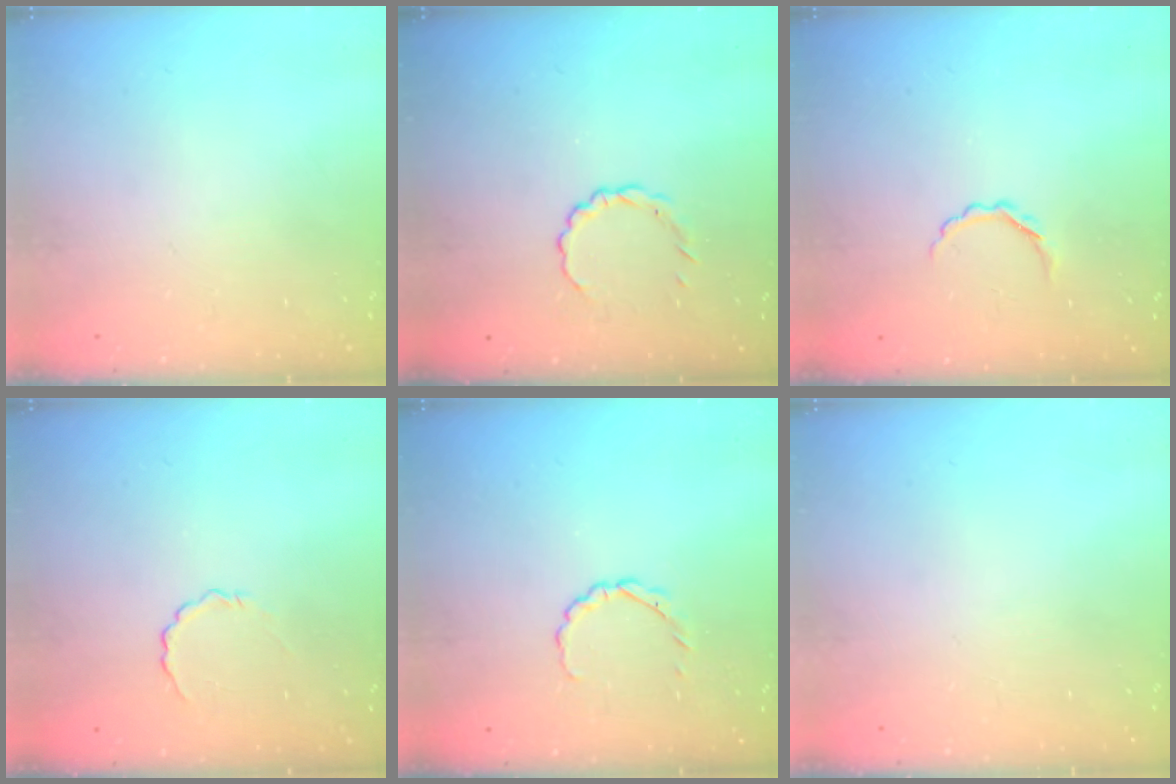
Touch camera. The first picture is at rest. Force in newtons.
{"total": 2.8, "press": 2.6, "slide": 1.1}
{"total": 3.5, "press": 3.4, "slide": 0.9}
{"total": 3.0, "press": 2.8, "slide": 0.9}
{"total": 2.3, "press": 2.1, "slide": 0.8}
{"total": 0.0}